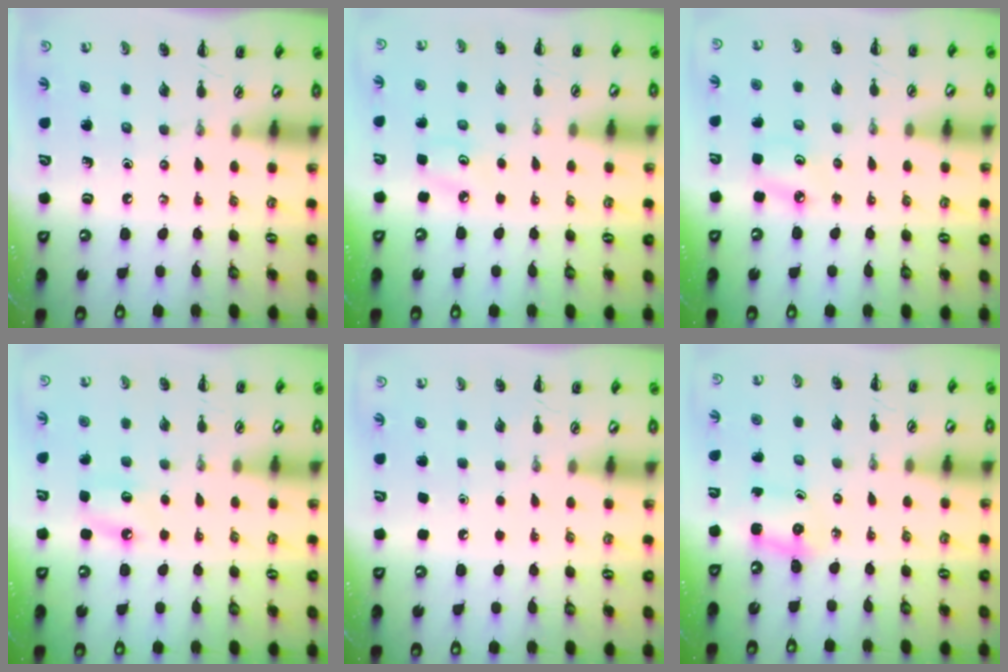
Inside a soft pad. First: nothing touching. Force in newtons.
{"total": 6.1, "press": 5.8, "slide": 1.9}
{"total": 6.3, "press": 6.1, "slide": 1.7}
{"total": 6.4, "press": 6.2, "slide": 1.8}
{"total": 1.7, "press": 1.6, "slide": 0.1}
{"total": 2.5, "press": 2.4, "slide": 0.8}